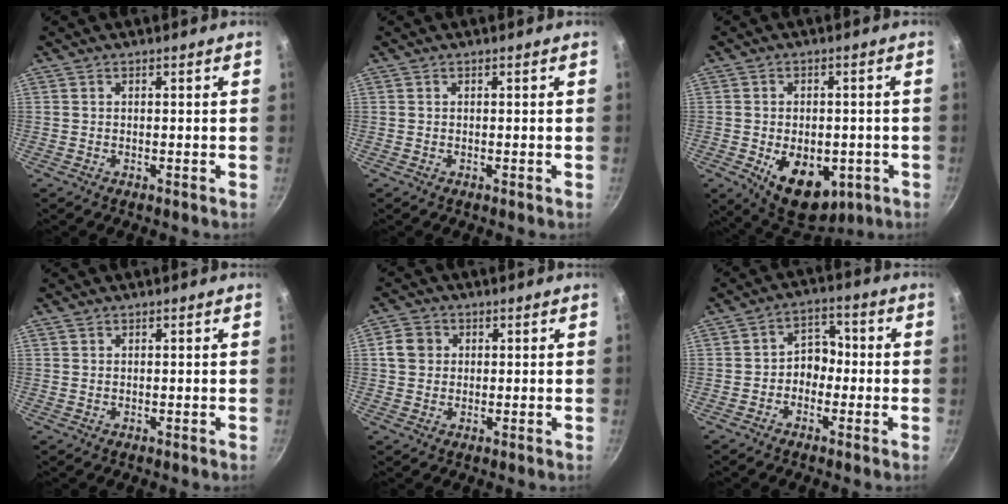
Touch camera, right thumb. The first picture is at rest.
{"total": 0.0}
{"total": 13.4, "force": [-3.9, 8.5, 9.5], "torque": [-0.102, -0.003, -0.038]}
{"total": 0.6, "force": [0.4, 0.5, 0.1], "torque": [-0.002, -0.001, 0.006]}
{"total": 4.7, "force": [0.9, 4.1, 2.0], "torque": [-0.018, 0.007, 0.010]}
{"total": 5.3, "force": [-1.1, 4.3, 3.0], "torque": [0.002, 0.025, -0.029]}